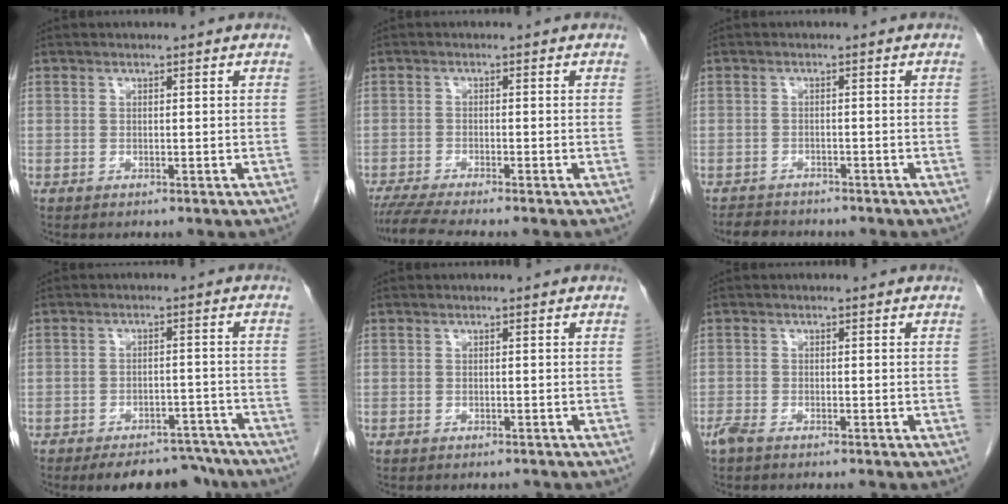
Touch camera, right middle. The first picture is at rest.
{"total": 6.0, "force": [-5.2, -0.6, 2.9], "torque": [-0.045, -0.019, -0.088]}
{"total": 4.3, "force": [-3.9, 1.5, 0.8], "torque": [-0.016, -0.007, -0.058]}
{"total": 10.4, "force": [-9.1, 4.0, 3.2], "torque": [-0.026, 0.011, -0.117]}
{"total": 1.2, "force": [-1.1, 0.5, 0.1], "torque": [-0.003, 0.001, -0.015]}
{"total": 2.7, "force": [-2.2, 0.6, 1.5], "torque": [-0.028, -0.005, -0.038]}